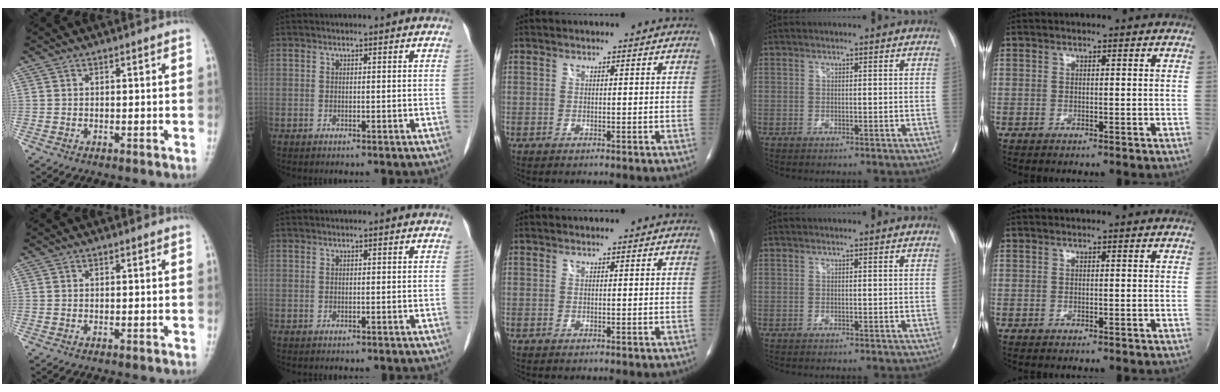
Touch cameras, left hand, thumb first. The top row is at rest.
{}